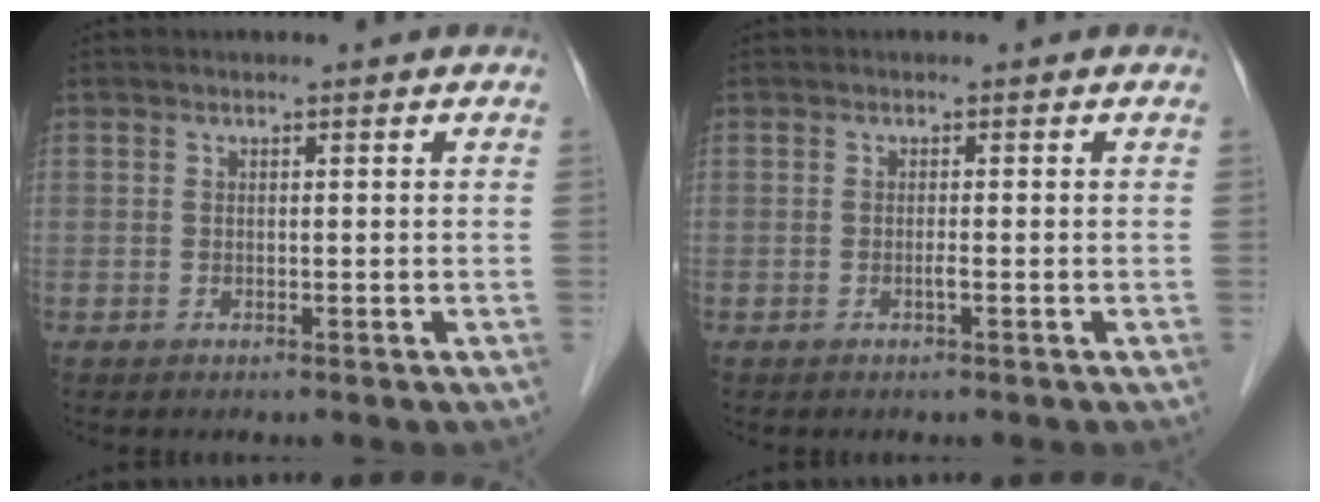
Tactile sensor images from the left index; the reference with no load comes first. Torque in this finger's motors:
{"motor_torque": [0.17, 0.16, 0.02, 0.00]}